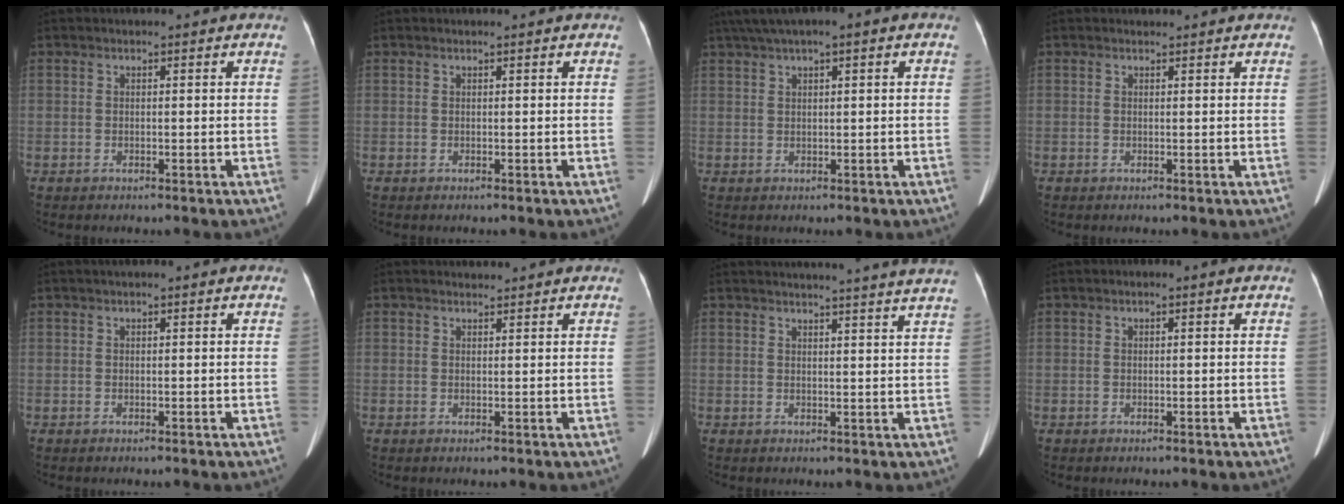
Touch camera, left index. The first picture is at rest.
{"total": 0.0}
{"total": 6.3, "force": [3.7, 0.8, 5.1], "torque": [-0.094, 0.036, 0.063]}
{"total": 0.6, "force": [0.6, 0.3, -0.1], "torque": [-0.006, 0.011, 0.010]}
{"total": 0.7, "force": [0.3, 0.2, 0.6], "torque": [-0.013, 0.009, 0.004]}
{"total": 0.9, "force": [0.8, 0.2, -0.1], "torque": [-0.011, 0.003, 0.018]}
{"total": 16.5, "force": [15.6, -1.3, 5.3], "torque": [-0.080, -0.039, 0.175]}
{"total": 0.5, "force": [0.0, 0.2, 0.4], "torque": [-0.009, 0.004, 0.001]}